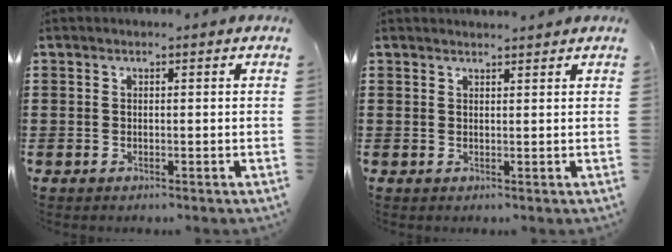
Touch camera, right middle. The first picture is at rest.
{"total": 1.2, "force": [1.2, 0.0, 0.1], "torque": [-0.004, 0.001, 0.023]}